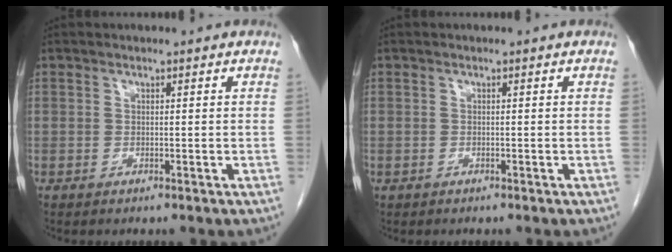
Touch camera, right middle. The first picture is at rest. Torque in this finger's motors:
{"motor_torque": [1.02, -0.89, 0.46, 0.03]}